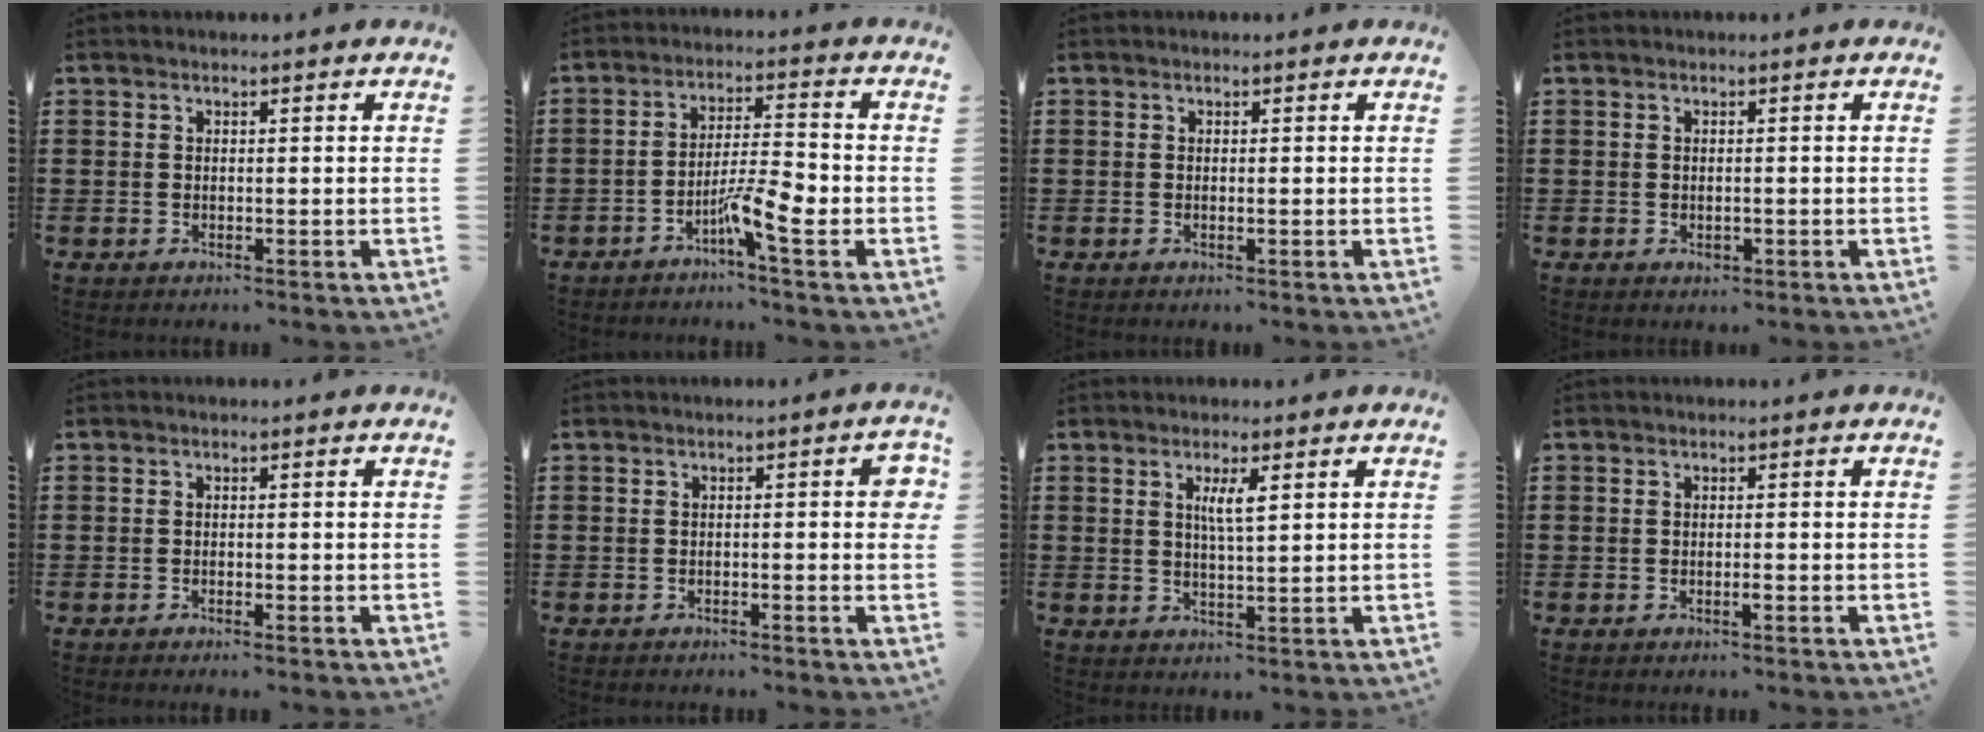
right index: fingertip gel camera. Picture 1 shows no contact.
{"total": 6.8, "force": [-3.3, 0.8, 5.9], "torque": [-0.111, -0.004, -0.062]}
{"total": 0.0}
{"total": 1.0, "force": [-0.3, 0.6, 0.7], "torque": [-0.015, 0.000, -0.004]}
{"total": 0.7, "force": [-0.5, 0.0, 0.4], "torque": [-0.008, -0.003, -0.010]}
{"total": 2.4, "force": [-0.5, 0.3, 2.4], "torque": [-0.031, -0.005, -0.011]}
{"total": 3.3, "force": [1.1, 0.5, 3.1], "torque": [-0.063, 0.004, 0.016]}
{"total": 0.7, "force": [-0.4, 0.2, 0.6], "torque": [-0.013, -0.003, -0.006]}